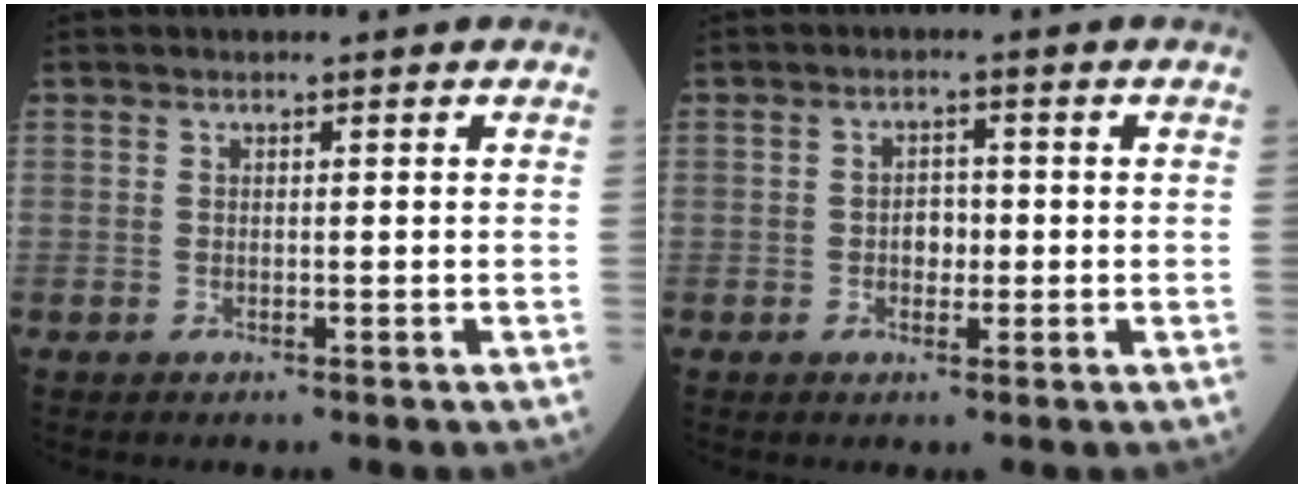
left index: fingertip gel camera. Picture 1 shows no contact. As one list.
[{"total": 2.6, "force": [-0.6, 1.8, 1.9], "torque": [-0.025, 0.005, -0.010]}]